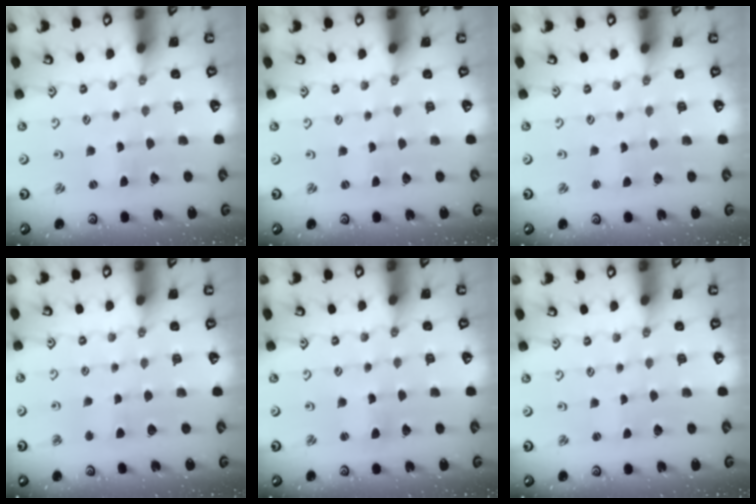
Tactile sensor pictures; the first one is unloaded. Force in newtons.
{"total": 0.0}
{"total": 1.0, "press": 1.0, "slide": 0.0}
{"total": 3.2, "press": 3.2, "slide": 0.5}
{"total": 3.0, "press": 2.9, "slide": 0.4}
{"total": 0.7, "press": 0.7, "slide": 0.2}